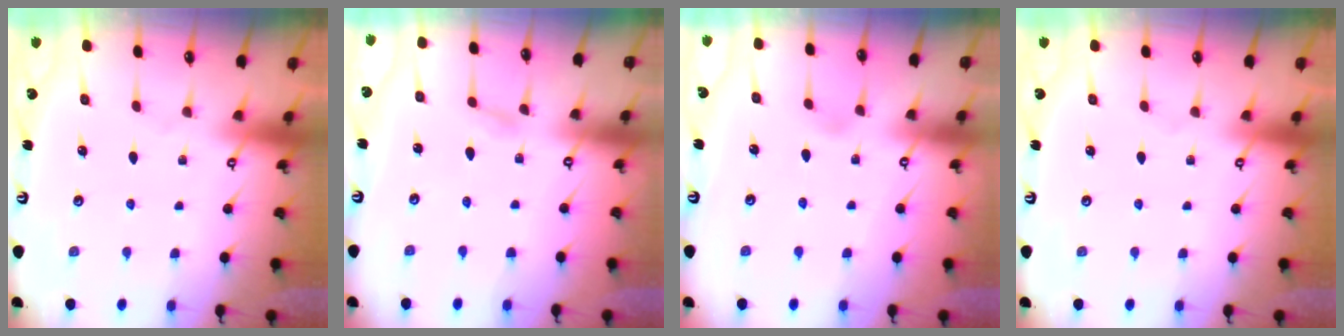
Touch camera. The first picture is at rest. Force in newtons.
{"total": 2.0, "press": 2.0, "slide": 0.2}
{"total": 3.4, "press": 3.4, "slide": 0.4}
{"total": 0.0}